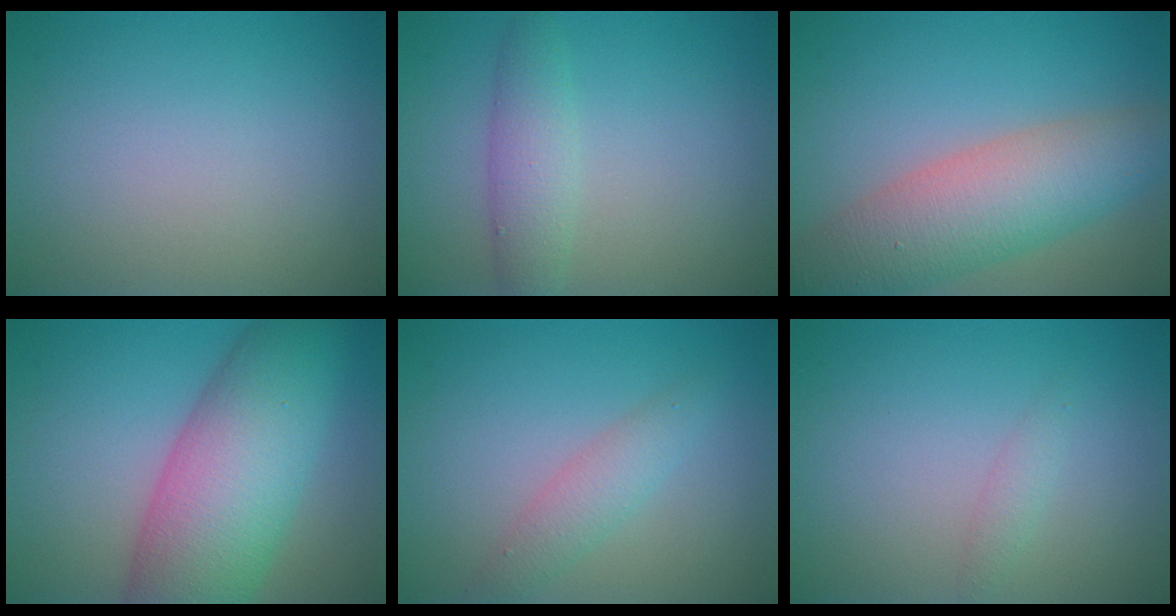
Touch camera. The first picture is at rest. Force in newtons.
{"total": 2.9, "press": 2.9, "slide": 0.0}
{"total": 7.8, "press": 7.8, "slide": 0.3}
{"total": 11.6, "press": 11.6, "slide": 0.4}
{"total": 2.3, "press": 2.3, "slide": 0.1}
{"total": 1.0, "press": 1.0, "slide": 0.0}